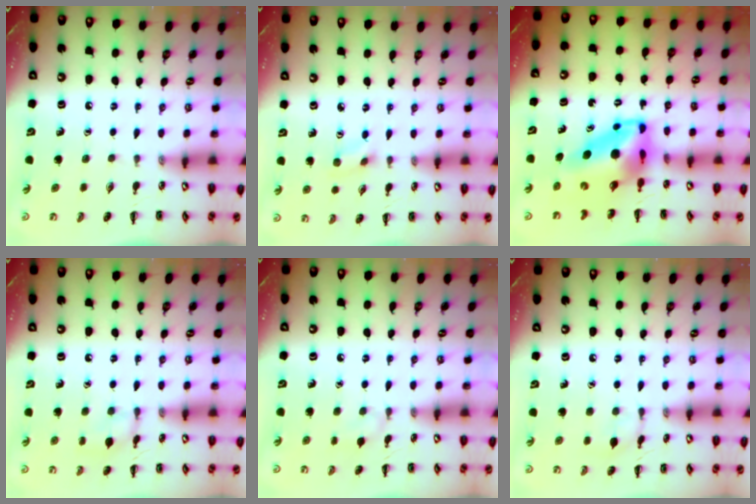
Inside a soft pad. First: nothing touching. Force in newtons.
{"total": 3.1, "press": 2.9, "slide": 1.1}
{"total": 8.6, "press": 8.1, "slide": 2.9}
{"total": 7.8, "press": 7.6, "slide": 1.5}
{"total": 5.9, "press": 5.6, "slide": 2.0}
{"total": 7.1, "press": 6.8, "slide": 2.0}